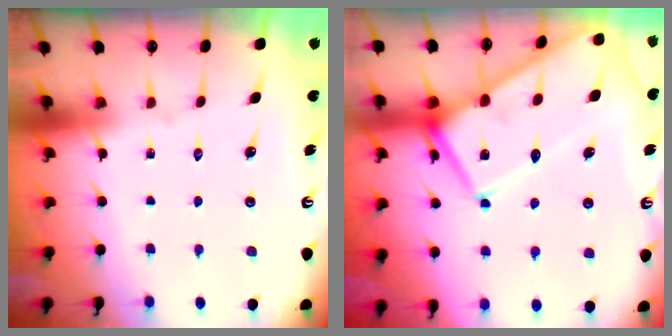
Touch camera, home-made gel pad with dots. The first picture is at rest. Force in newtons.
{"total": 16.1, "press": 16.1, "slide": 1.5}